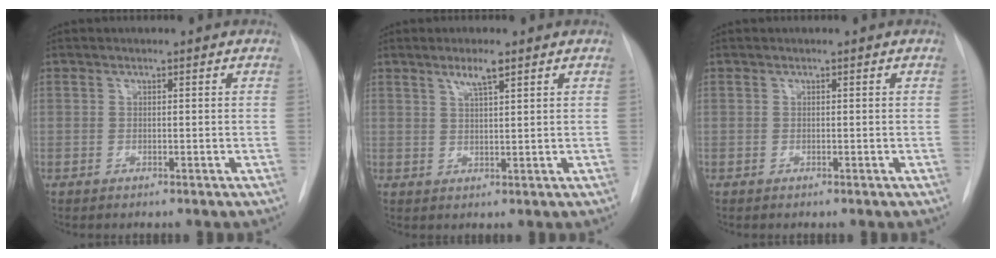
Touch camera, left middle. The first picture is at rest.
{"total": 3.1, "force": [2.1, 0.1, 2.4], "torque": [-0.049, 0.000, 0.037]}
{"total": 0.0}